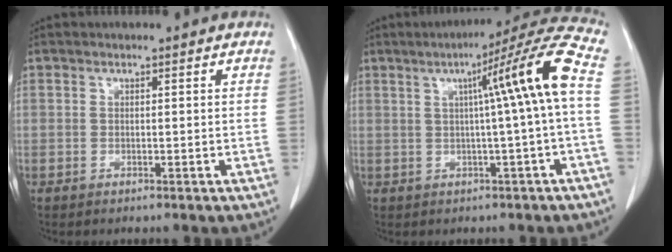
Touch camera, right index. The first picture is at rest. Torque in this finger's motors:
{"motor_torque": [1.17, 0.21, 0.39, 0.13]}